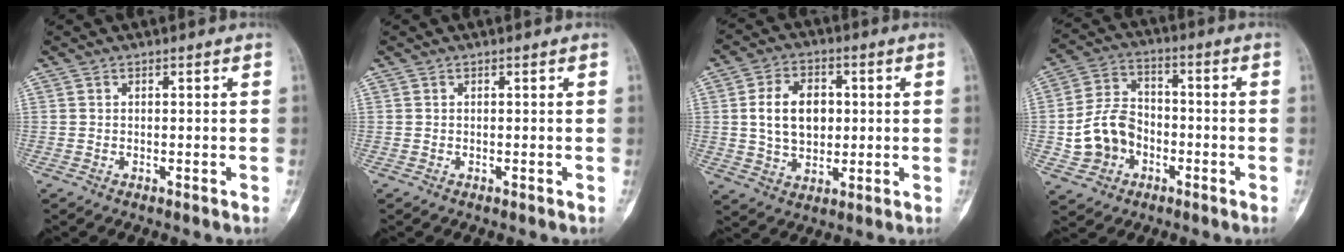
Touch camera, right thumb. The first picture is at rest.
{"total": 0.0}
{"total": 10.8, "force": [1.2, 7.5, 7.6], "torque": [-0.109, 0.002, 0.025]}
{"total": 11.0, "force": [-2.8, 8.8, 6.0], "torque": [-0.086, 0.031, -0.054]}